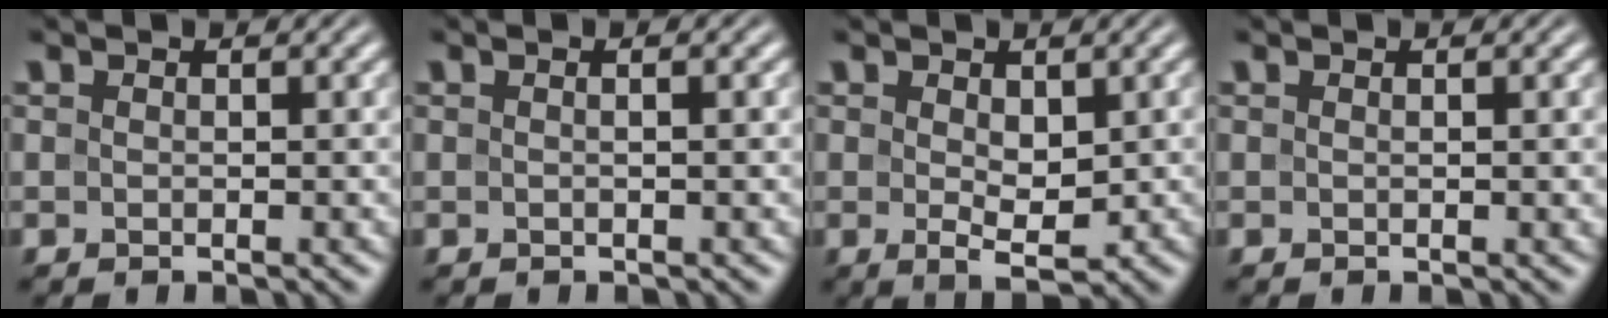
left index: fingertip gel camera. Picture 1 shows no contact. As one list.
[{"total": 1.2, "force": [0.2, 0.4, 1.2], "torque": [-0.015, -0.001, -0.006]}, {"total": 2.8, "force": [0.4, 1.2, 2.5], "torque": [-0.041, -0.005, 0.010]}, {"total": 0.8, "force": [0.1, 0.2, 0.7], "torque": [-0.007, 0.004, 0.000]}]